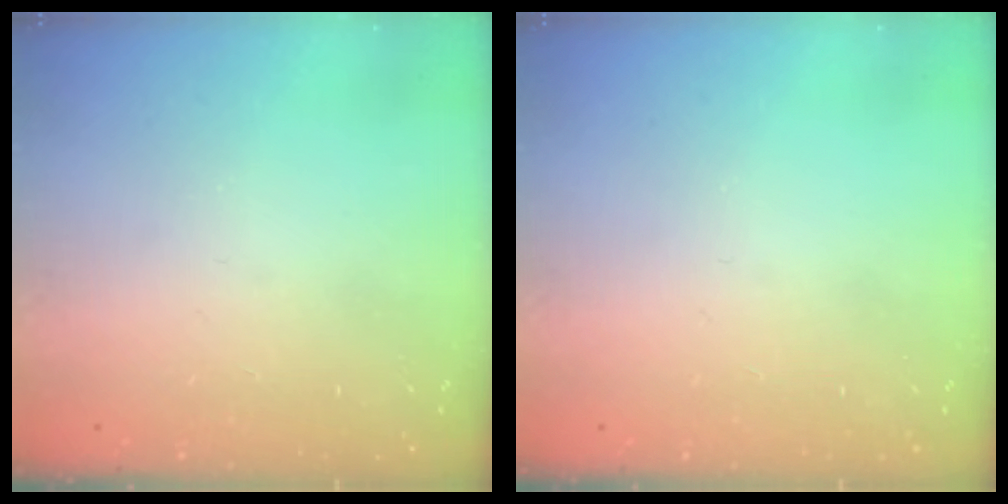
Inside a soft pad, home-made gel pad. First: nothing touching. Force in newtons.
{"total": 0.0}